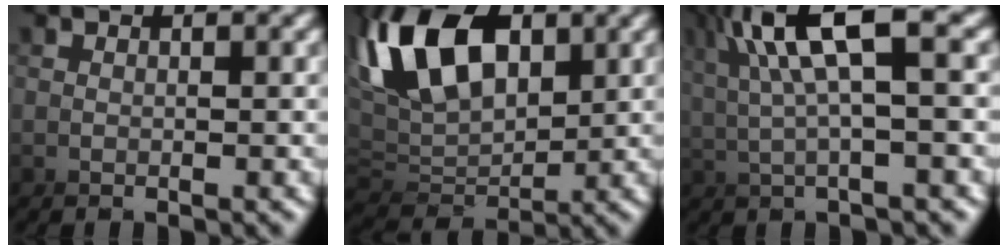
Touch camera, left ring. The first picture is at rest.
{"total": 7.3, "force": [2.8, 5.0, 4.6], "torque": [-0.103, 0.013, 0.029]}
{"total": 3.4, "force": [2.1, -2.2, 1.4], "torque": [-0.064, 0.032, 0.025]}